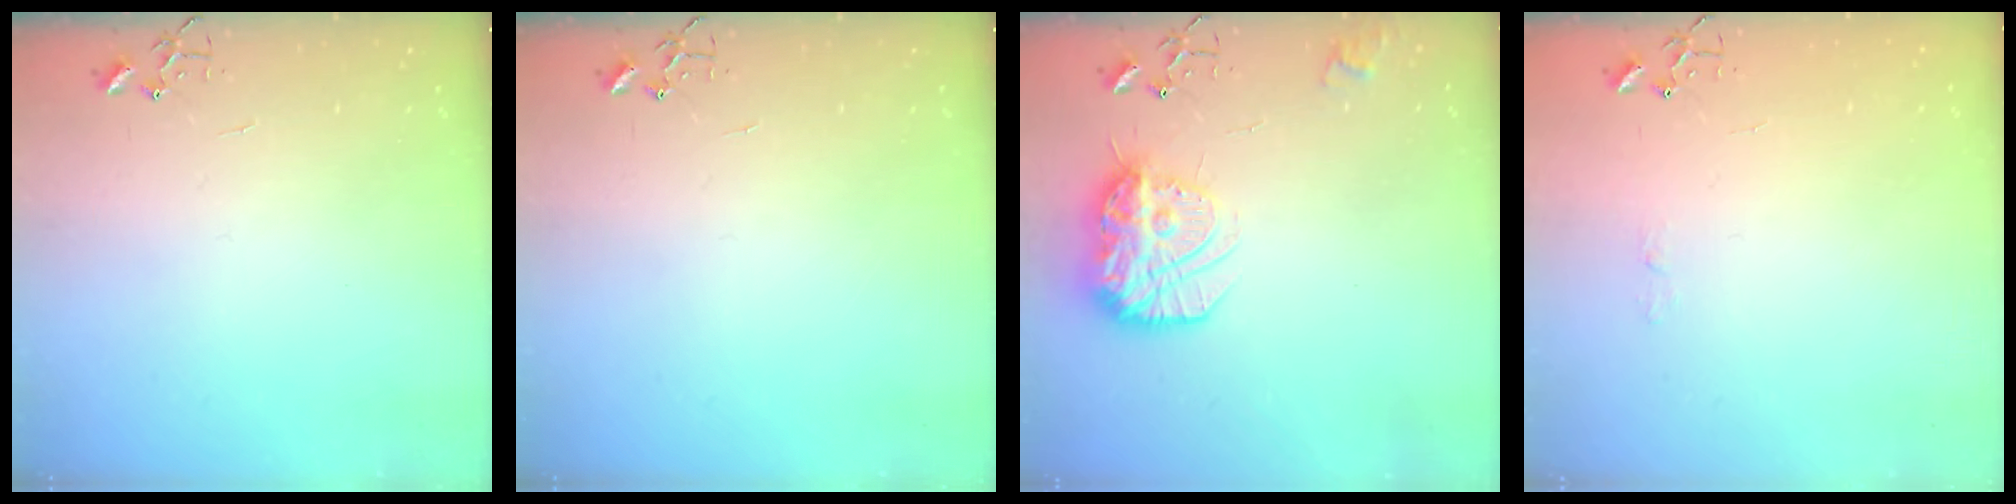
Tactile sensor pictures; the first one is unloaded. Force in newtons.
{"total": 0.0}
{"total": 16.5, "press": 16.5, "slide": 1.4}
{"total": 3.6, "press": 3.6, "slide": 0.4}